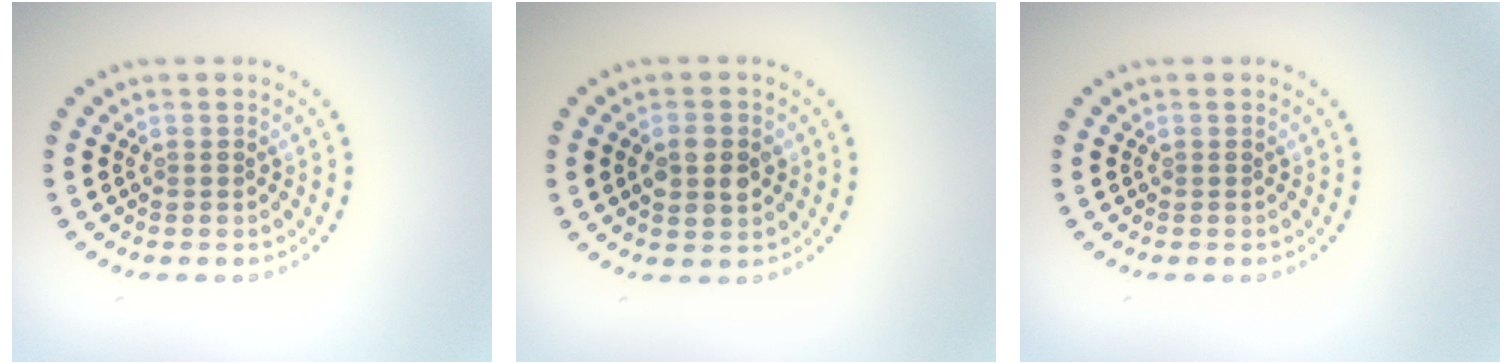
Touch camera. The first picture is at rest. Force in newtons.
{"total": 2.8, "press": 2.8, "slide": 0.0}
{"total": 0.0}